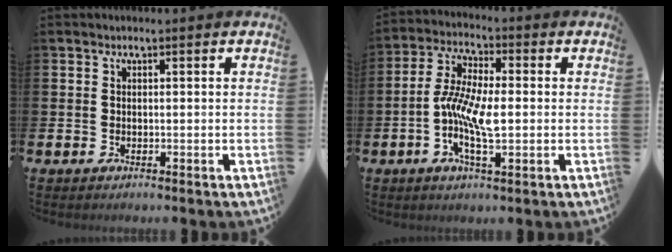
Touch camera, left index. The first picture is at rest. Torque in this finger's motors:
{"motor_torque": [1.71, 0.43, 0.35, 0.10]}